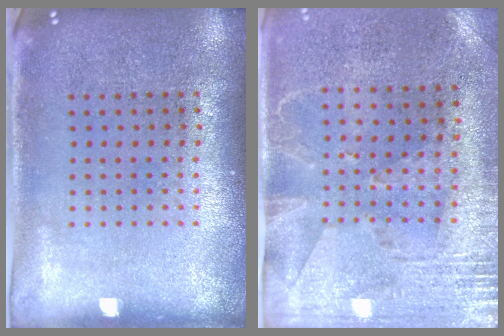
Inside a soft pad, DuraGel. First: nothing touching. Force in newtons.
{"total": 2.7, "press": 2.3, "slide": 1.5}